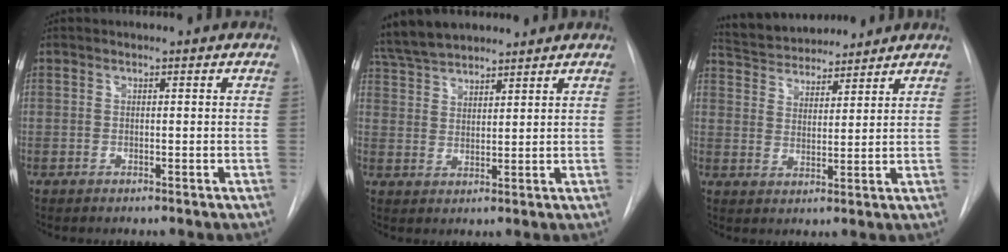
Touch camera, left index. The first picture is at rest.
{"total": 10.2, "force": [9.4, 2.1, 3.4], "torque": [-0.068, 0.032, 0.177]}
{"total": 11.2, "force": [10.5, 2.8, 2.8], "torque": [-0.044, 0.021, 0.177]}